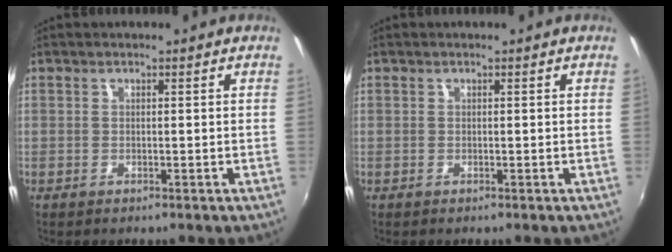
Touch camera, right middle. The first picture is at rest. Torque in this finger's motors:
{"motor_torque": [-0.06, -0.02, 0.00, 0.00]}